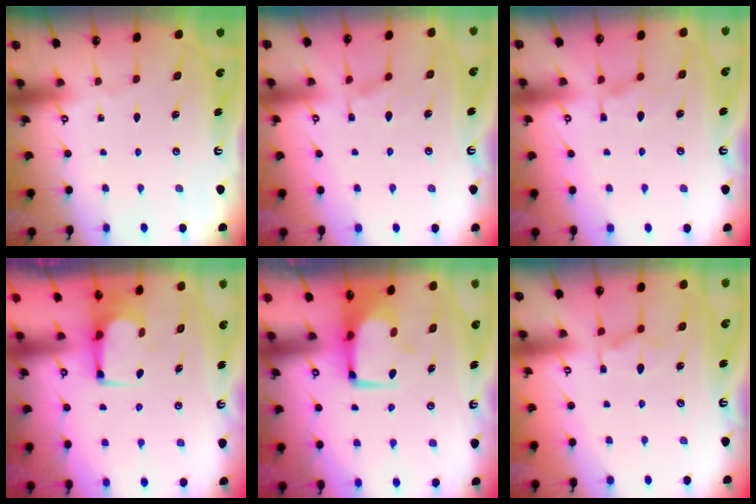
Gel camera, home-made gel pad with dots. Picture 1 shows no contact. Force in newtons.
{"total": 1.4, "press": 0.3, "slide": 1.4}
{"total": 1.4, "press": 0.3, "slide": 1.4}
{"total": 1.6, "press": 1.6, "slide": 0.3}
{"total": 0.7, "press": 0.5, "slide": 0.4}
{"total": 2.1, "press": 1.4, "slide": 1.5}